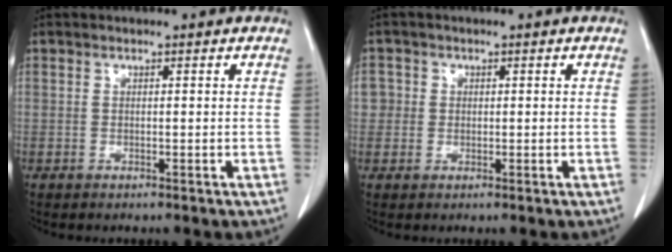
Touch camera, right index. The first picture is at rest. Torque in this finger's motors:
{"motor_torque": [0.08, -0.01, 0.03, 0.01]}